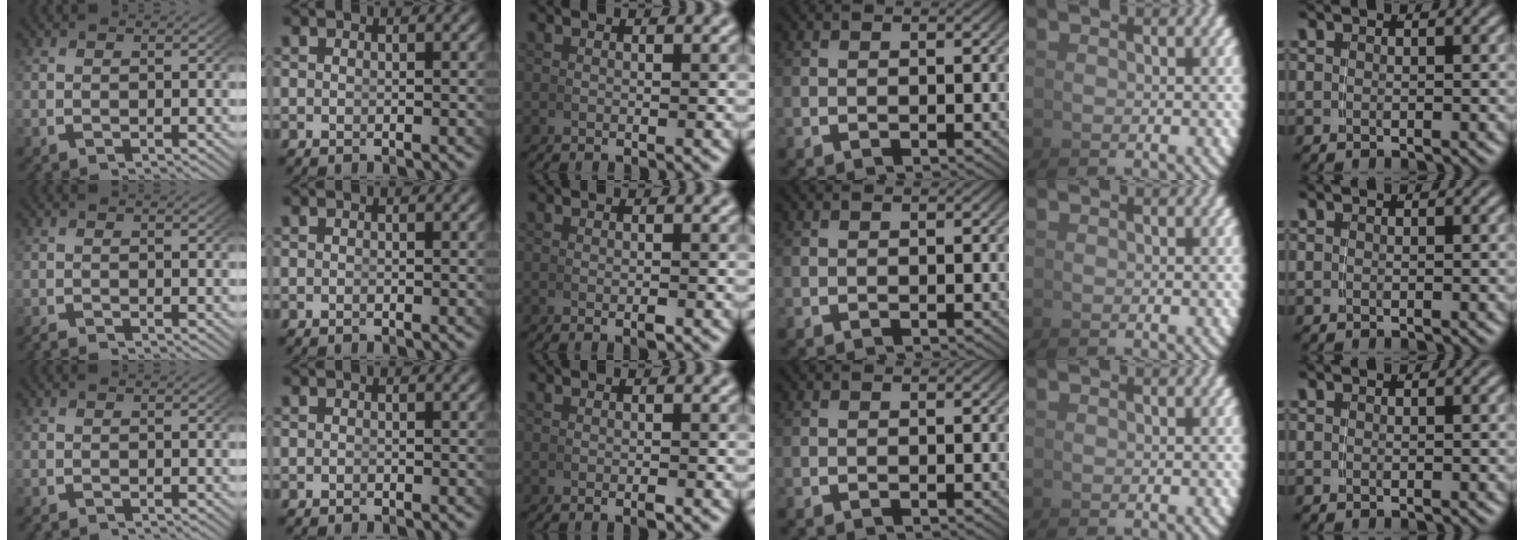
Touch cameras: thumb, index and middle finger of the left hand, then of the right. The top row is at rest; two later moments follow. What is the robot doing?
{"motion": "grasp_and_lifting", "object": "calculator"}